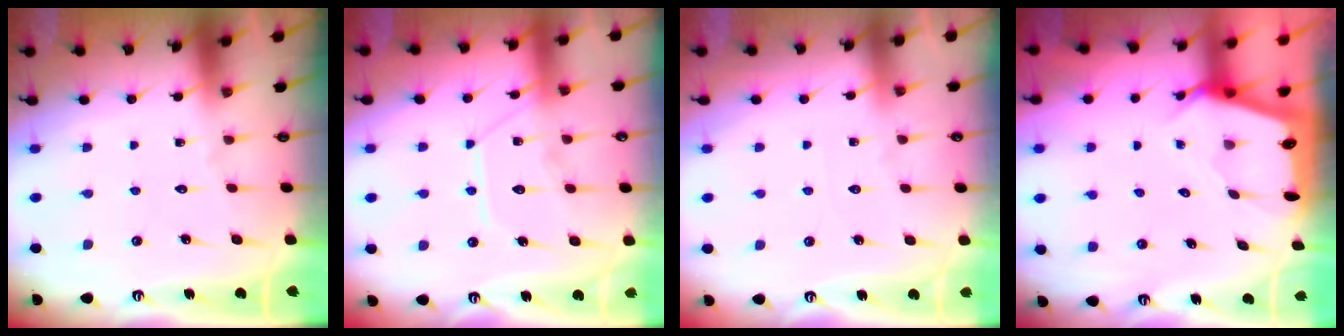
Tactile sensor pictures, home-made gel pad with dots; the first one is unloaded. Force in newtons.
{"total": 11.5, "press": 11.5, "slide": 0.9}
{"total": 1.6, "press": 1.6, "slide": 0.2}
{"total": 2.4, "press": 2.4, "slide": 0.2}